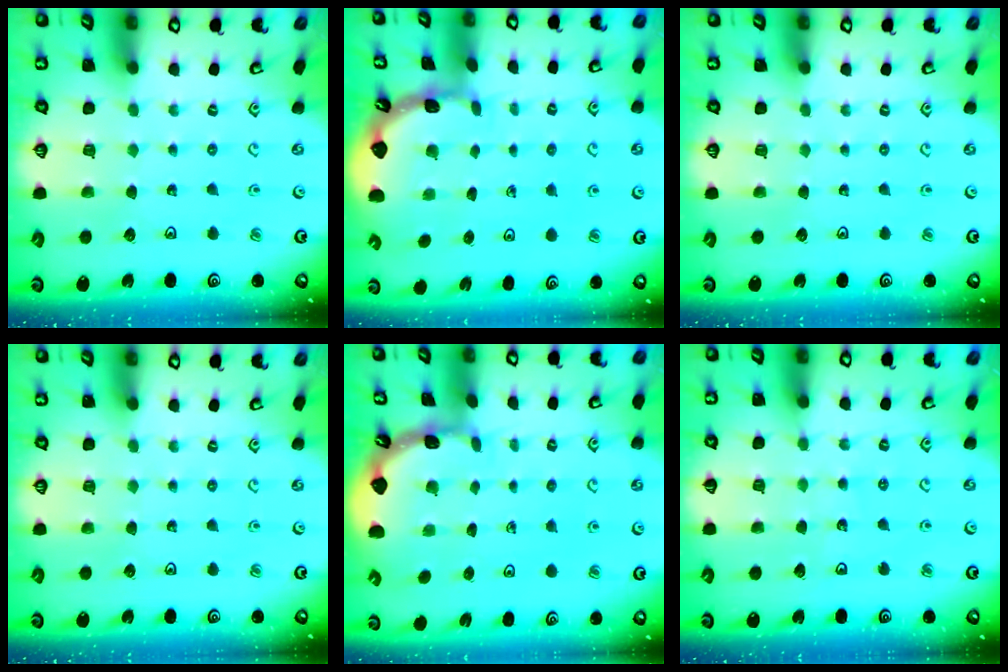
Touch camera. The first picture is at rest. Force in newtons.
{"total": 1.6, "press": 1.6, "slide": 0.1}
{"total": 0.0}
{"total": 0.0}
{"total": 1.6, "press": 1.6, "slide": 0.1}
{"total": 3.6, "press": 3.5, "slide": 0.4}